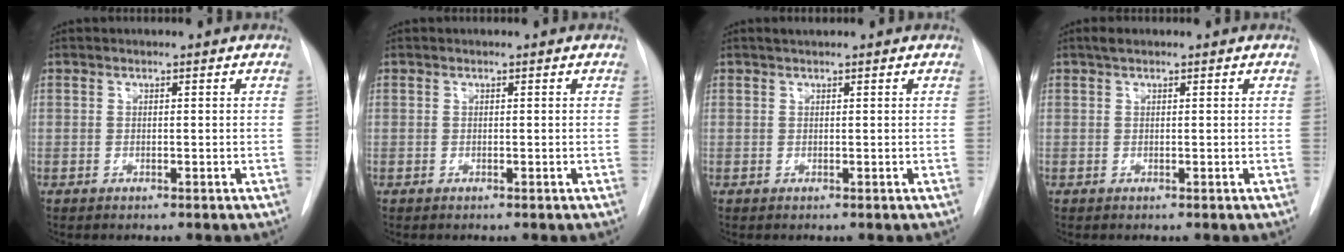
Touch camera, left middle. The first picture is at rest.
{"total": 0.0}
{"total": 0.8, "force": [0.7, 0.0, 0.4], "torque": [-0.010, 0.007, 0.015]}
{"total": 1.1, "force": [0.9, 0.4, 0.6], "torque": [-0.016, 0.014, 0.014]}